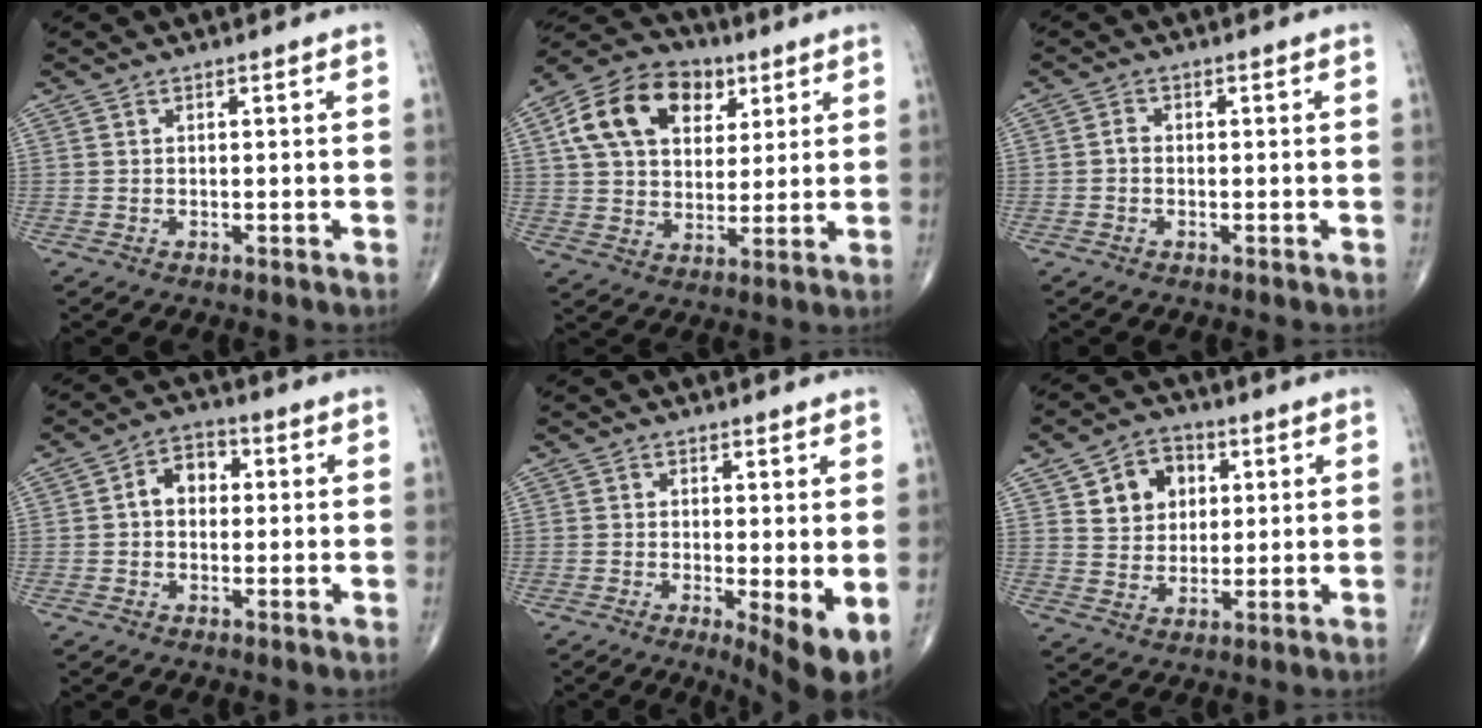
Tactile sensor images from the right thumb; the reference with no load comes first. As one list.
[{"total": 17.2, "force": [6.4, 12.0, 10.5], "torque": [-0.163, 0.002, 0.108]}, {"total": 1.3, "force": [-0.3, 1.0, 0.7], "torque": [-0.007, 0.003, -0.010]}, {"total": 5.7, "force": [0.4, 4.2, 3.8], "torque": [-0.044, 0.019, -0.004]}, {"total": 6.7, "force": [-1.1, 1.5, 6.4], "torque": [-0.102, -0.021, -0.018]}, {"total": 8.9, "force": [3.0, 7.2, 4.2], "torque": [-0.027, -0.008, 0.051]}]